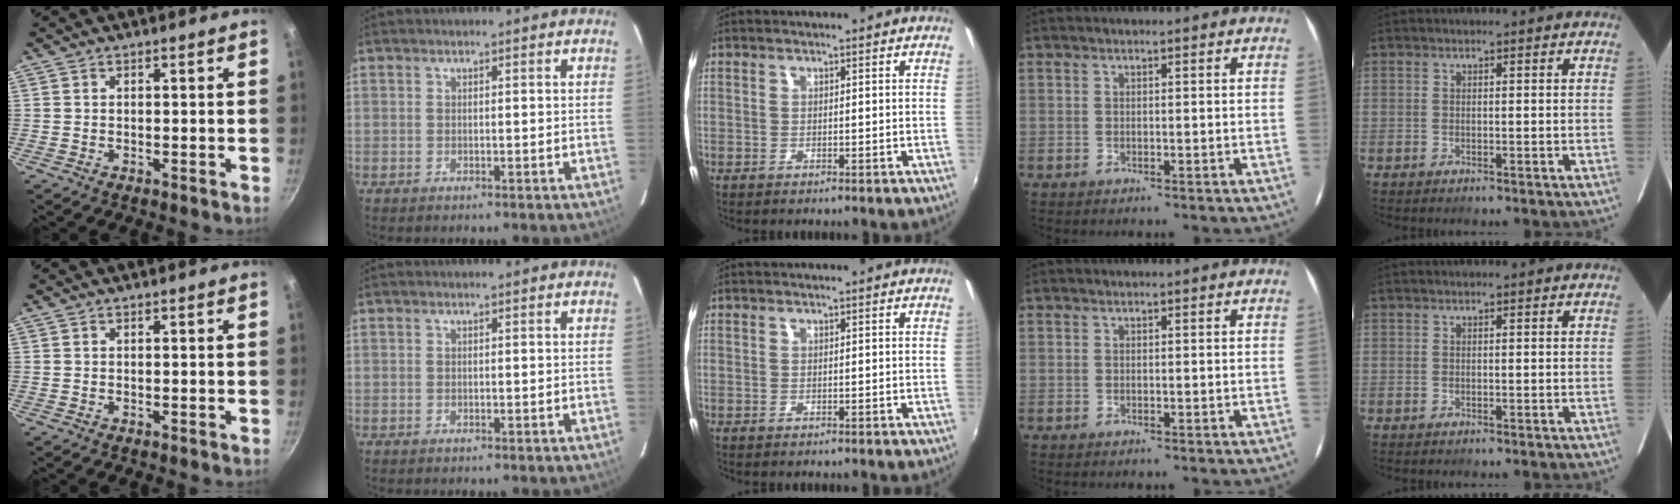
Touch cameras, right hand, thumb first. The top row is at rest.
{}